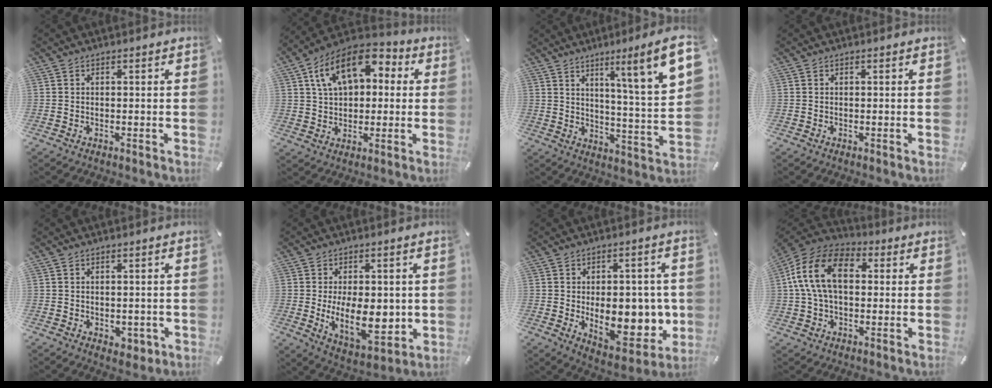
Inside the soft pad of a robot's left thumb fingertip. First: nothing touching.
{"total": 14.6, "force": [5.6, 9.6, 9.4], "torque": [-0.179, -0.008, 0.102]}
{"total": 12.0, "force": [7.5, -0.4, 9.3], "torque": [-0.133, -0.057, 0.105]}
{"total": 0.0}
{"total": 2.6, "force": [-0.6, 1.9, 1.7], "torque": [-0.020, 0.001, -0.010]}
{"total": 14.3, "force": [-0.9, 8.4, 11.5], "torque": [-0.197, -0.020, -0.013]}
{"total": 15.6, "force": [-1.3, 9.1, 12.6], "torque": [-0.163, -0.017, -0.011]}
{"total": 15.9, "force": [2.4, 10.4, 11.7], "torque": [-0.257, 0.018, 0.044]}